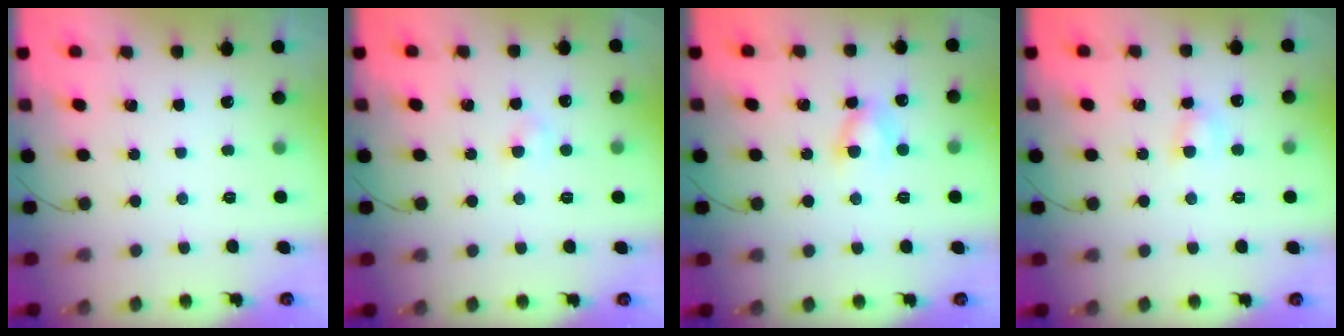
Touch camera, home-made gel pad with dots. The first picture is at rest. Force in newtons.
{"total": 2.4, "press": 2.3, "slide": 0.8}
{"total": 5.1, "press": 5.0, "slide": 0.5}
{"total": 4.3, "press": 4.1, "slide": 1.3}